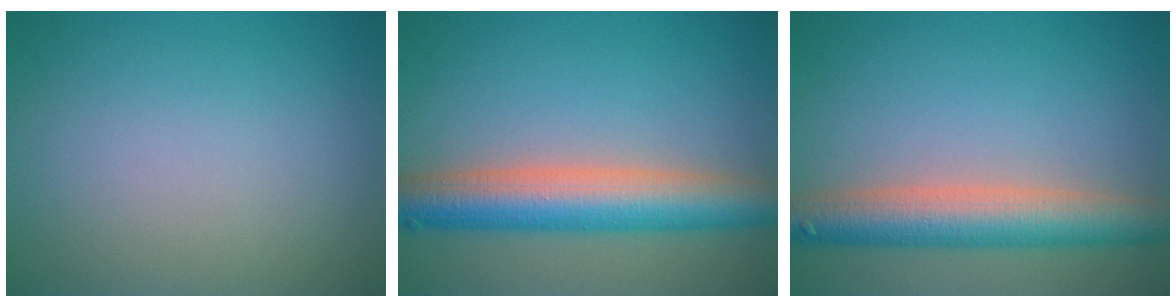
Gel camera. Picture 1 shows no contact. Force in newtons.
{"total": 7.6, "press": 7.6, "slide": 0.1}
{"total": 6.6, "press": 6.6, "slide": 0.4}